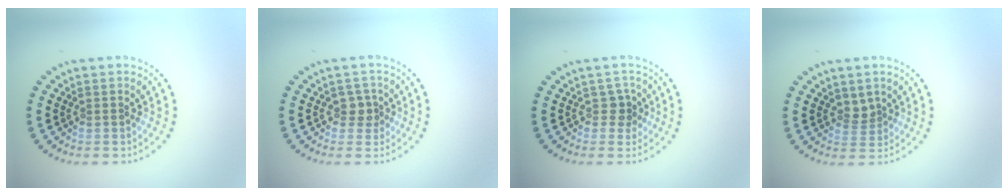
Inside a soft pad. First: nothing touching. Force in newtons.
{"total": 1.6, "press": 1.4, "slide": 0.8}
{"total": 1.3, "press": 1.1, "slide": 0.8}
{"total": 1.3, "press": 1.0, "slide": 0.8}